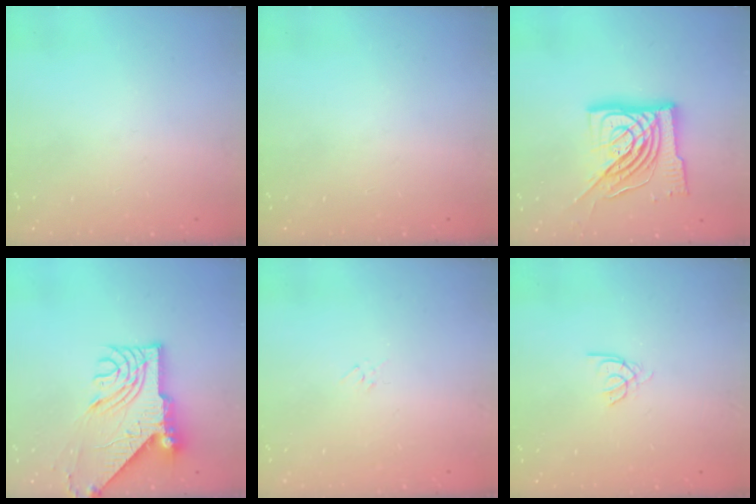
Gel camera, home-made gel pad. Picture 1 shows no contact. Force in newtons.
{"total": 0.0}
{"total": 18.2, "press": 18.1, "slide": 1.9}
{"total": 12.0, "press": 11.9, "slide": 1.4}
{"total": 2.9, "press": 2.9, "slide": 0.6}
{"total": 2.2, "press": 2.1, "slide": 0.4}